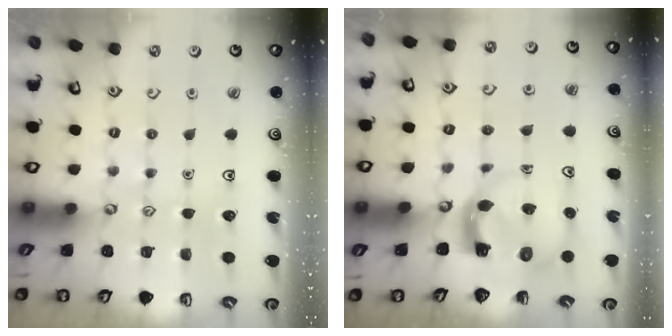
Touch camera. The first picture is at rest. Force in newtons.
{"total": 3.9, "press": 3.9, "slide": 0.6}